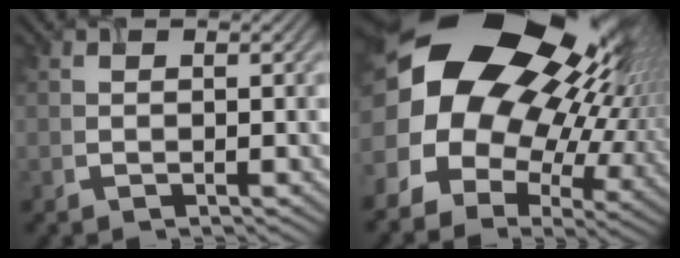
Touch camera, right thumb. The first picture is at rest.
{"total": 21.1, "force": [6.0, 14.5, 14.1], "torque": [-0.263, -0.017, 0.123]}